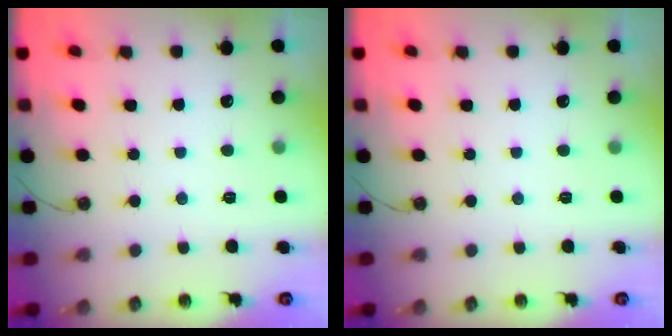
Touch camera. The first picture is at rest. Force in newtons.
{"total": 0.0}